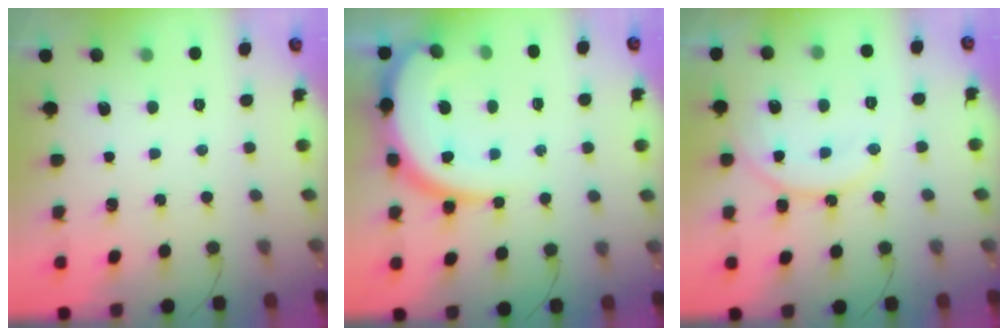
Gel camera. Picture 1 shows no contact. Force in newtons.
{"total": 13.2, "press": 13.1, "slide": 1.5}
{"total": 13.8, "press": 13.7, "slide": 1.6}